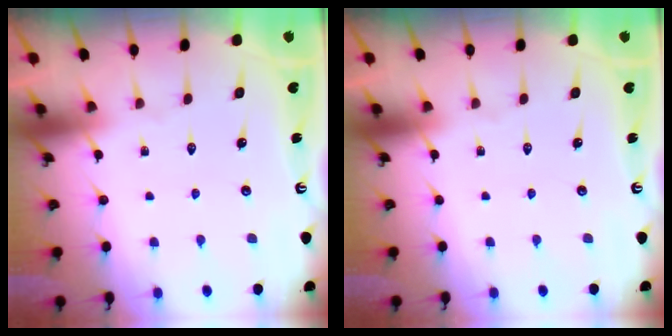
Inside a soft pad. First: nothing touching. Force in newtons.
{"total": 0.0}